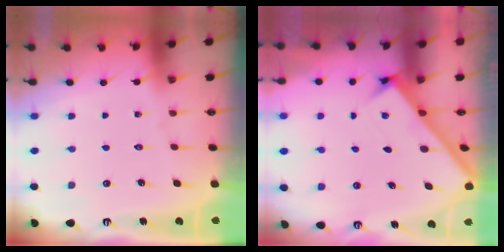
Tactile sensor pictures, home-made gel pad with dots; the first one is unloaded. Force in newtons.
{"total": 2.8, "press": 2.7, "slide": 0.4}